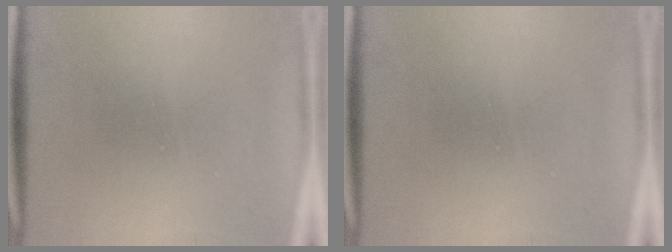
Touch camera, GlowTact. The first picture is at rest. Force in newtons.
{"total": 0.0}